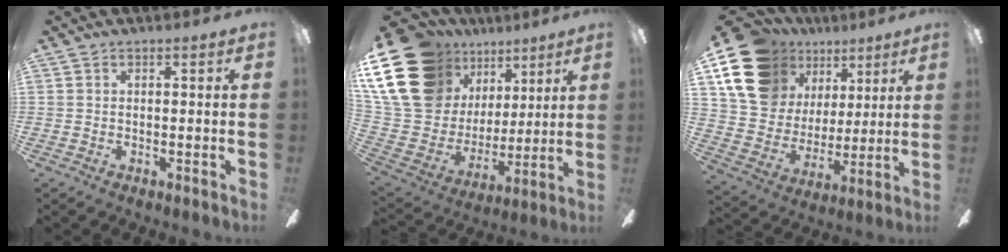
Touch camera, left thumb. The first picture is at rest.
{"total": 22.6, "force": [12.5, 15.2, 11.1], "torque": [-0.247, -0.077, 0.247]}
{"total": 18.3, "force": [10.8, 12.7, 7.6], "torque": [-0.159, -0.047, 0.210]}